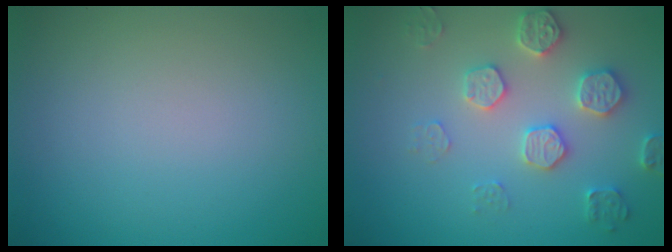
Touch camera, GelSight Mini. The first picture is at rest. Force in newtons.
{"total": 4.0, "press": 3.9, "slide": 0.9}